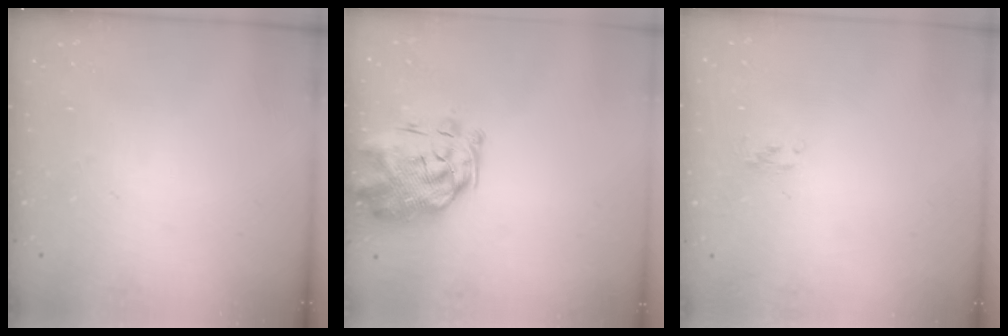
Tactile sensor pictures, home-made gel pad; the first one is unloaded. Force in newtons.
{"total": 2.5, "press": 2.3, "slide": 1.0}
{"total": 1.8, "press": 1.6, "slide": 0.8}